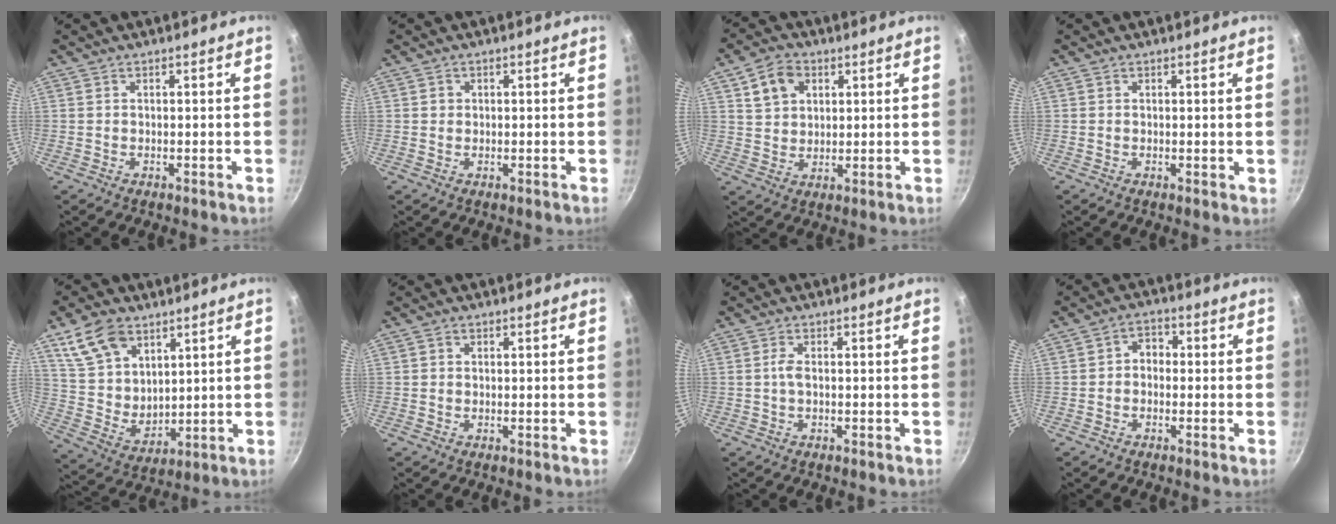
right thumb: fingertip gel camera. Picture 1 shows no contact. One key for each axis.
{"total": 1.1, "fx": 0.2, "fy": 1.1, "fz": 0.3, "tx": 0.002, "ty": 0.001, "tz": 0.001}
{"total": 7.8, "fx": 3.1, "fy": 6.0, "fz": 4.0, "tx": -0.053, "ty": 0.002, "tz": 0.053}
{"total": 0.7, "fx": 0.3, "fy": 0.4, "fz": 0.5, "tx": -0.003, "ty": -0.004, "tz": 0.002}
{"total": 13.4, "fx": 7.3, "fy": 8.6, "fz": 7.2, "tx": -0.106, "ty": -0.034, "tz": 0.156}
{"total": 0.9, "fx": 0.2, "fy": 0.9, "fz": 0.3, "tx": -0.002, "ty": 0.001, "tz": 0.000}
{"total": 1.8, "fx": -0.1, "fy": 0.8, "fz": 1.6, "tx": -0.037, "ty": 0.006, "tz": -0.005}
{"total": 3.7, "fx": -0.4, "fy": 3.0, "fz": 2.1, "tx": -0.014, "ty": 0.015, "tz": -0.017}